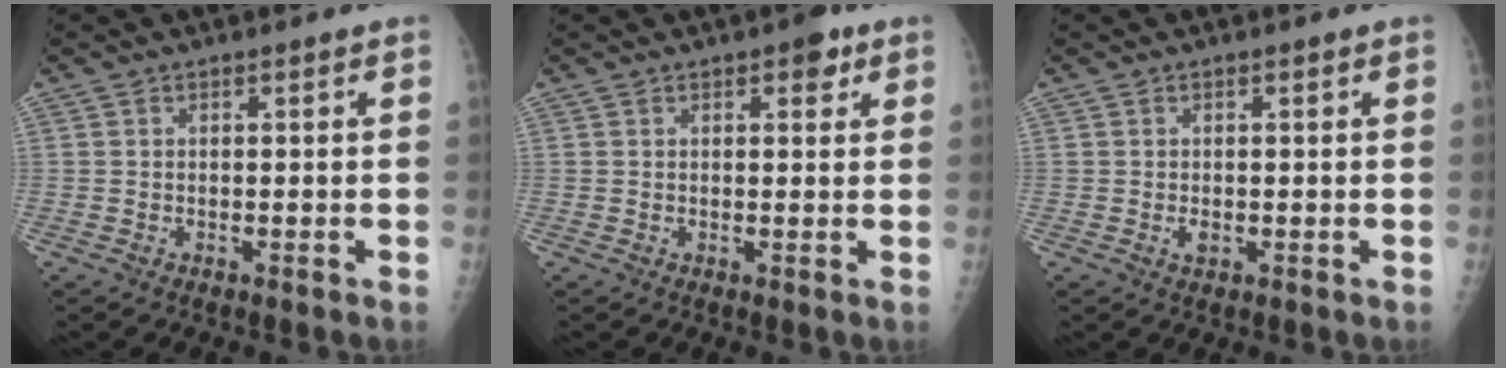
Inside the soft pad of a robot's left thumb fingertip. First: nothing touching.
{"total": 3.3, "force": [1.8, 1.6, 2.3], "torque": [-0.015, -0.003, 0.017]}
{"total": 1.5, "force": [-0.2, 0.9, 1.1], "torque": [-0.016, -0.002, -0.003]}